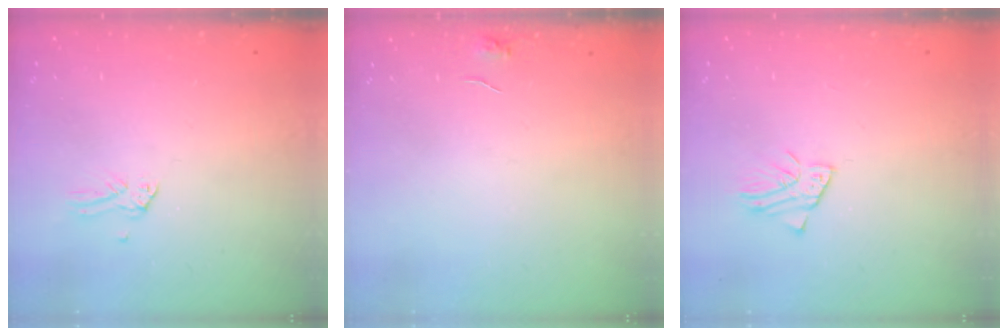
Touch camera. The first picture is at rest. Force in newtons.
{"total": 3.9, "press": 3.8, "slide": 0.5}
{"total": 2.3, "press": 2.3, "slide": 0.2}